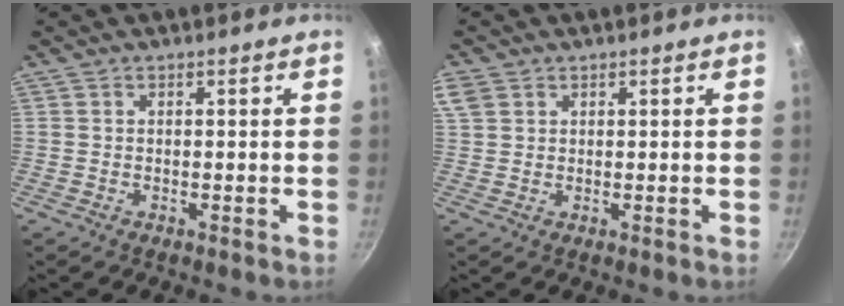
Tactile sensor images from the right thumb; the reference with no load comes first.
{"total": 6.2, "force": [2.8, 4.7, 3.1], "torque": [-0.066, 0.015, 0.057]}